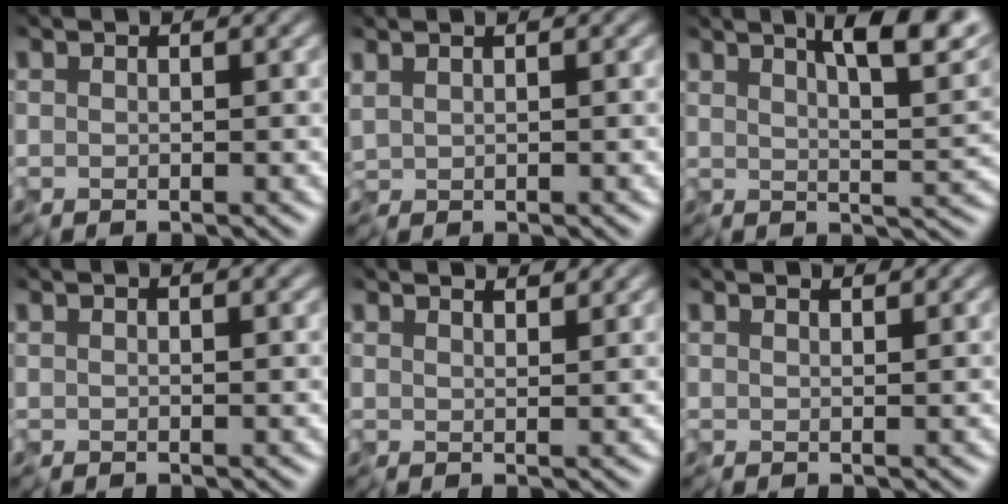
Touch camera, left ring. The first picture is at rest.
{"total": 1.1, "force": [0.6, 0.4, 0.8], "torque": [-0.021, 0.003, 0.014]}
{"total": 9.2, "force": [5.2, 2.8, 7.0], "torque": [-0.075, 0.013, 0.059]}
{"total": 2.1, "force": [1.5, 0.8, 1.2], "torque": [-0.017, 0.011, 0.008]}
{"total": 4.1, "force": [3.4, 1.1, 2.0], "torque": [-0.016, 0.014, 0.020]}
{"total": 2.6, "force": [2.1, 0.8, 1.4], "torque": [-0.012, 0.014, 0.006]}